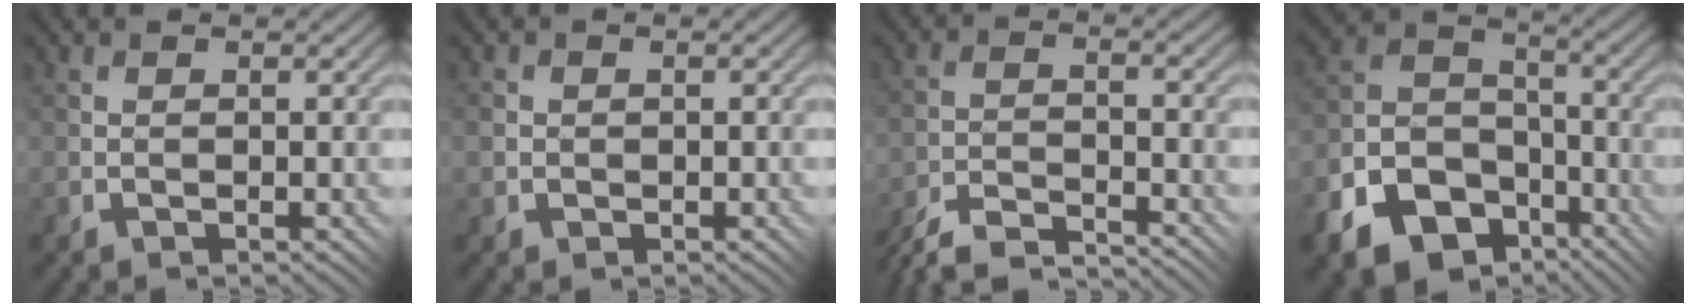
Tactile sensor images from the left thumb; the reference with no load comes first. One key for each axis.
{"total": 2.7, "fx": -0.1, "fy": 2.6, "fz": 0.6, "tx": -0.018, "ty": -0.001, "tz": -0.010}
{"total": 8.2, "fx": -8.0, "fy": 0.5, "fz": 1.7, "tx": -0.033, "ty": 0.000, "tz": -0.147}
{"total": 14.7, "fx": -9.0, "fy": 9.9, "fz": 6.2, "tx": -0.163, "ty": -0.045, "tz": -0.150}